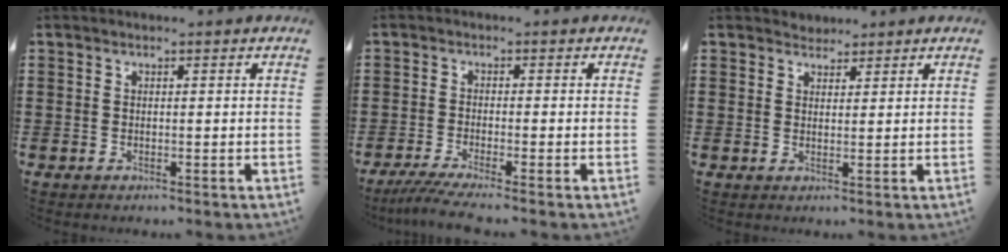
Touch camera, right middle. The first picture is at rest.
{"total": 3.1, "force": [-2.5, -0.2, 1.8], "torque": [-0.044, -0.015, -0.051]}
{"total": 1.7, "force": [1.6, 0.6, -0.5], "torque": [0.003, 0.004, 0.032]}